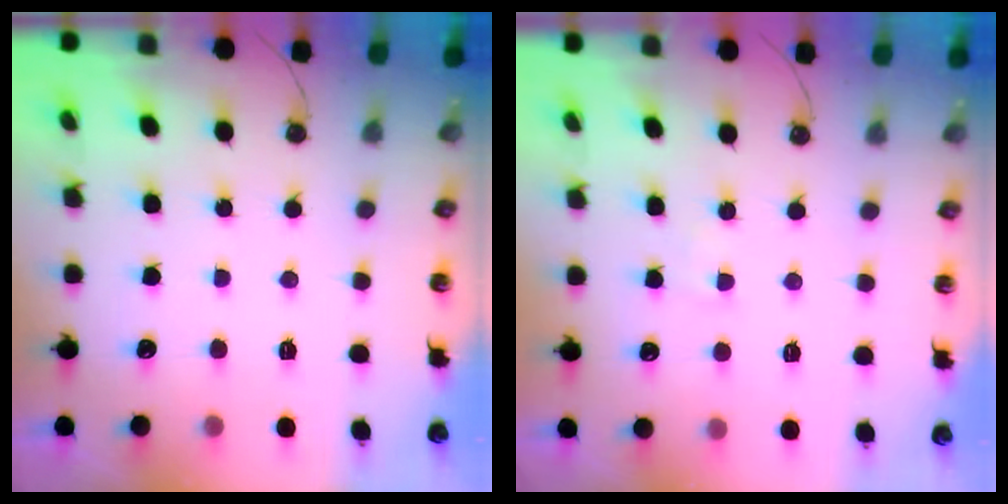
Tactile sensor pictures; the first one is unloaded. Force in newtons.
{"total": 3.4, "press": 3.4, "slide": 0.3}